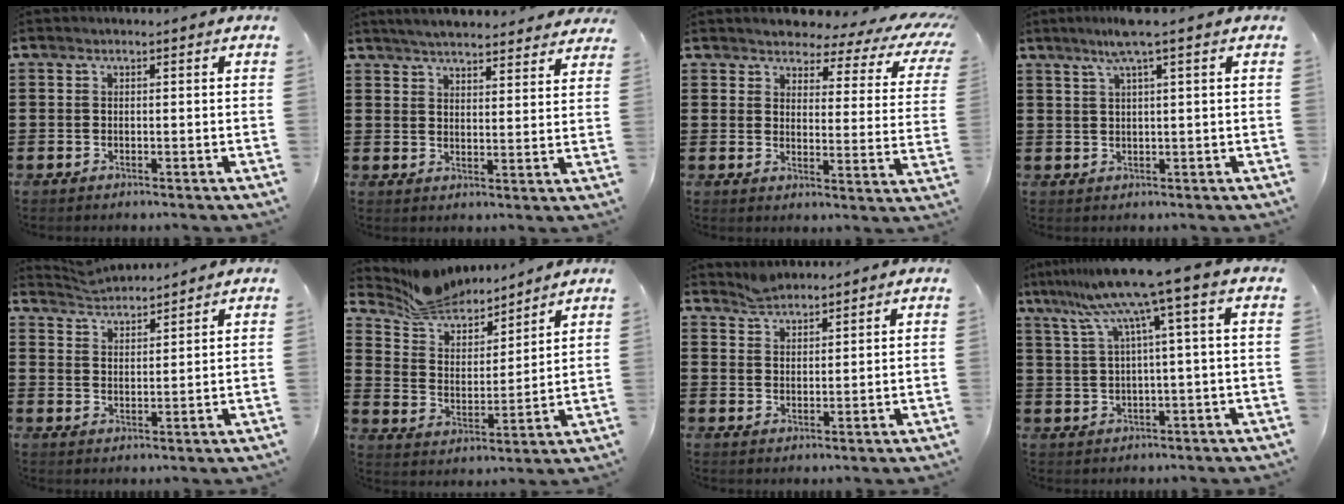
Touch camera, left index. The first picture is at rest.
{"total": 4.6, "force": [4.5, 0.1, 0.8], "torque": [-0.030, -0.018, 0.082]}
{"total": 3.9, "force": [3.4, 1.2, 1.4], "torque": [-0.034, -0.026, 0.051]}
{"total": 4.2, "force": [2.5, -0.4, 3.4], "torque": [-0.070, 0.005, 0.042]}
{"total": 3.0, "force": [2.9, -0.2, -0.6], "torque": [0.000, -0.014, 0.054]}
{"total": 8.4, "force": [8.0, 2.2, 1.2], "torque": [-0.068, -0.047, 0.147]}
{"total": 2.5, "force": [2.5, 0.4, -0.3], "torque": [-0.002, -0.001, 0.049]}
{"total": 9.3, "force": [4.6, -1.1, 8.0], "torque": [-0.179, -0.026, 0.071]}